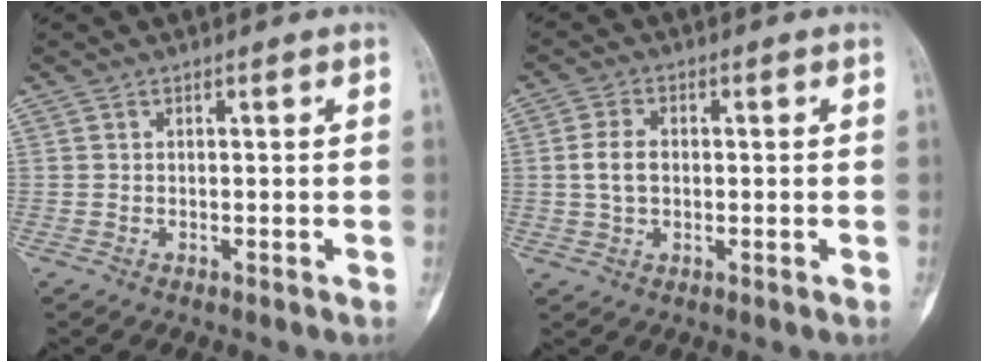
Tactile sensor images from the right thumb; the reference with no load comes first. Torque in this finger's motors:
{"motor_torque": [0.06, 0.06, 0.07, -0.07, 0.05]}